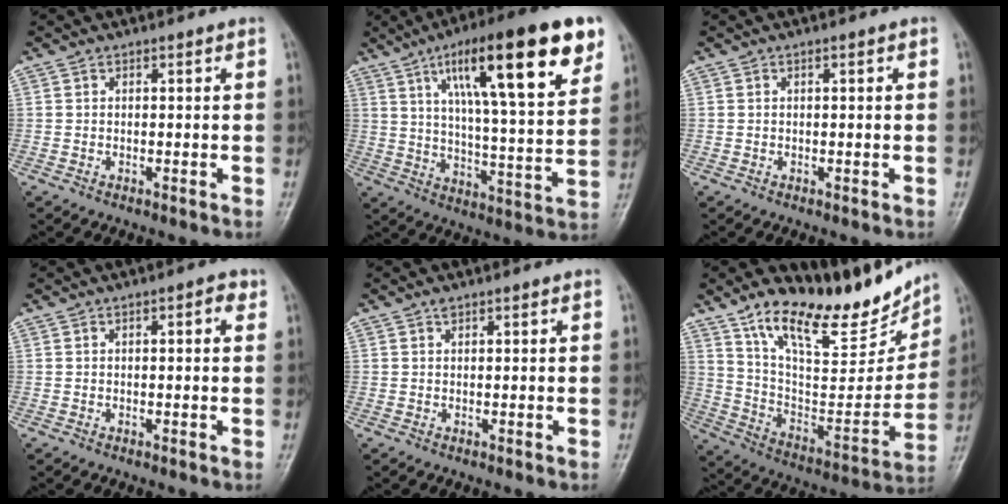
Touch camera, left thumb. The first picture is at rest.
{"total": 25.0, "force": [12.4, 5.8, 20.9], "torque": [-0.297, -0.018, 0.194]}
{"total": 1.0, "force": [0.2, 0.2, 0.9], "torque": [-0.016, 0.001, 0.003]}
{"total": 2.3, "force": [0.8, 0.8, 2.0], "torque": [-0.026, 0.002, 0.006]}
{"total": 0.8, "force": [0.5, 0.4, 0.4], "torque": [-0.004, 0.008, 0.010]}
{"total": 21.8, "force": [16.8, 7.6, 11.6], "torque": [-0.130, -0.085, 0.287]}